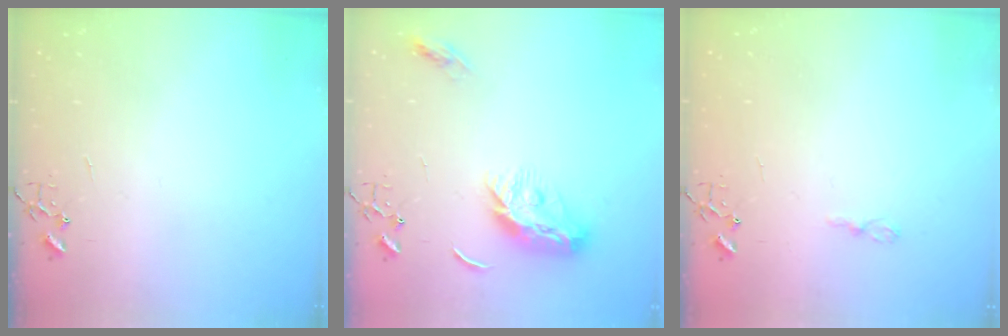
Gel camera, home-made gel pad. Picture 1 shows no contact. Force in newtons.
{"total": 11.0, "press": 11.0, "slide": 0.1}
{"total": 3.8, "press": 3.8, "slide": 0.4}